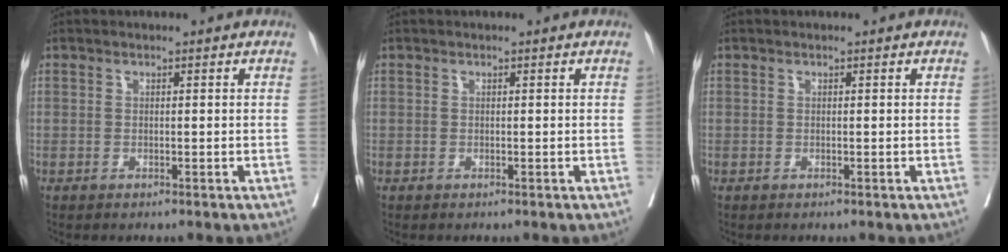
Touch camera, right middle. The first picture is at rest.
{"total": 0.0}
{"total": 0.0}